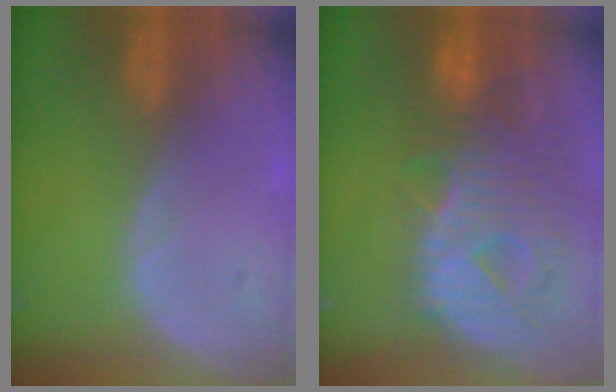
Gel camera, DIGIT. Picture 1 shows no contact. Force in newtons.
{"total": 12.8, "press": 10.8, "slide": 6.8}